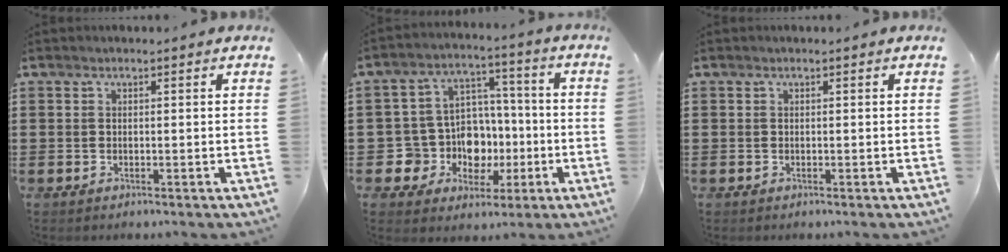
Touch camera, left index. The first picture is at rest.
{"total": 9.8, "force": [-1.6, 8.9, 3.7], "torque": [-0.106, 0.007, -0.017]}
{"total": 0.0}